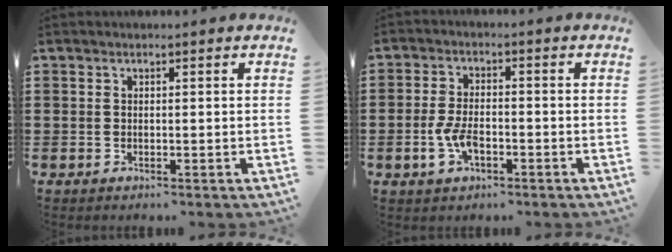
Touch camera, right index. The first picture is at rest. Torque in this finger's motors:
{"motor_torque": [1.19, 0.94, 0.17, 0.08]}